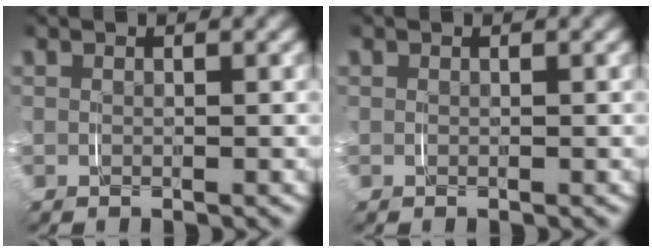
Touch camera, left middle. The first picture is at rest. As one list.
[{"total": 0.0}]